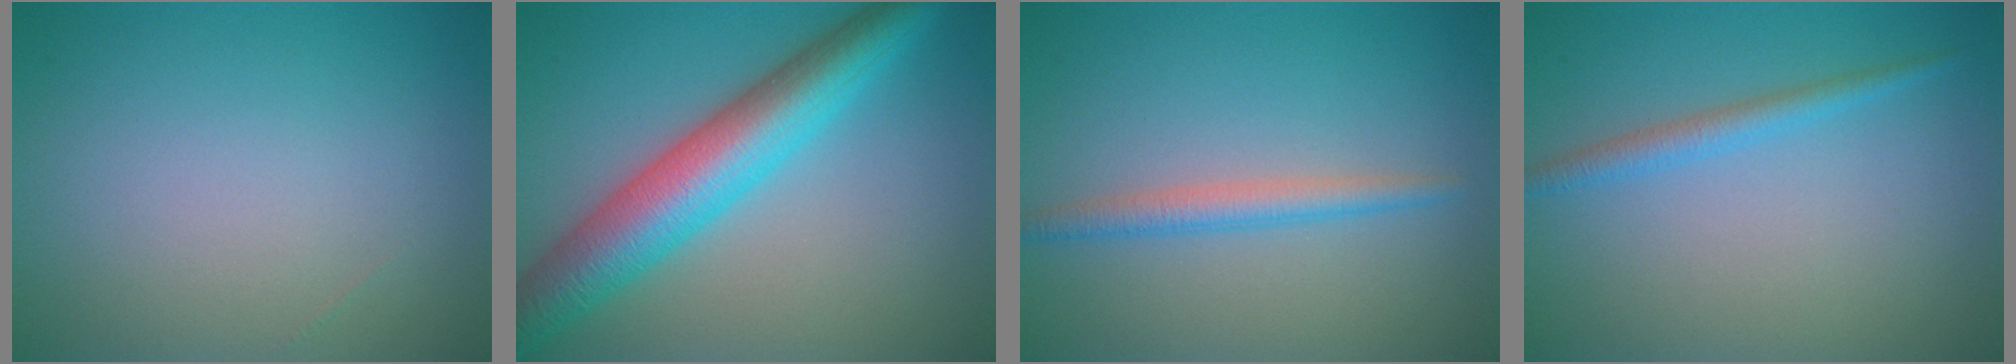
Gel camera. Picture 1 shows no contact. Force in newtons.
{"total": 8.2, "press": 8.2, "slide": 0.2}
{"total": 2.2, "press": 2.2, "slide": 0.0}
{"total": 1.8, "press": 1.8, "slide": 0.1}